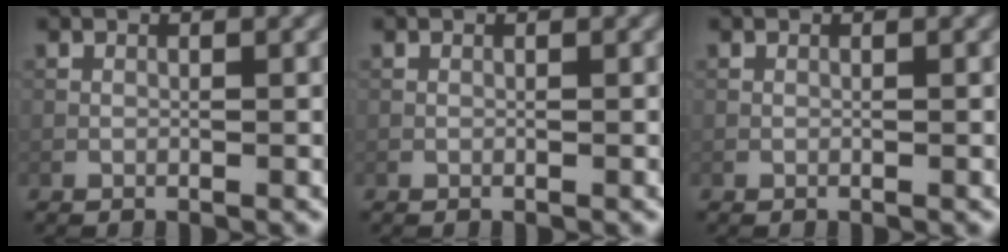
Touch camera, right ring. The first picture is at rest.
{"total": 0.0}
{"total": 0.0}